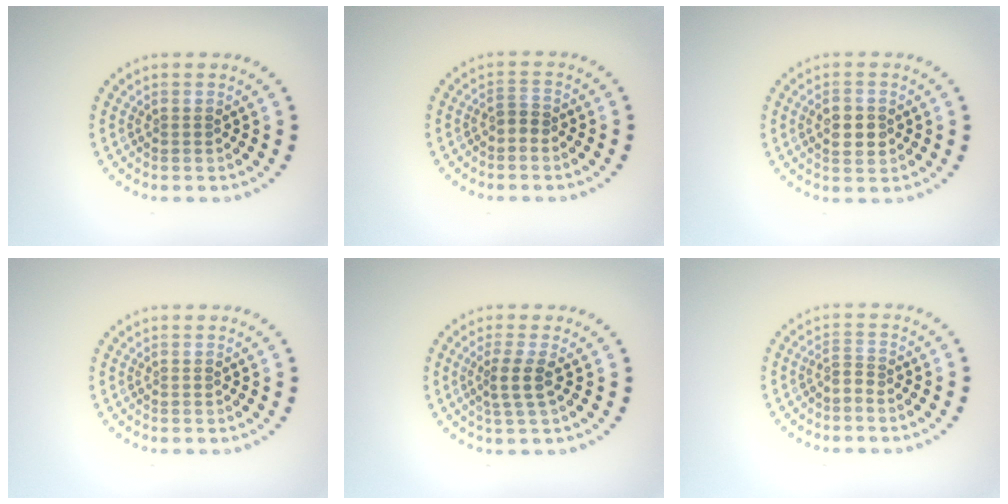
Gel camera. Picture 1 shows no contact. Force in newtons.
{"total": 1.2, "press": 0.9, "slide": 0.8}
{"total": 2.4, "press": 2.4, "slide": 0.1}
{"total": 0.0}
{"total": 2.2, "press": 1.7, "slide": 1.3}
{"total": 1.1, "press": 0.5, "slide": 1.0}